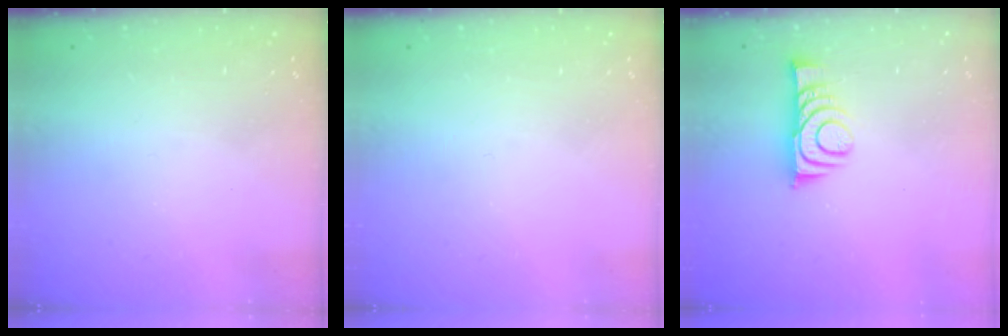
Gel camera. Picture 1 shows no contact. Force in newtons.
{"total": 0.0}
{"total": 9.0, "press": 9.0, "slide": 0.7}